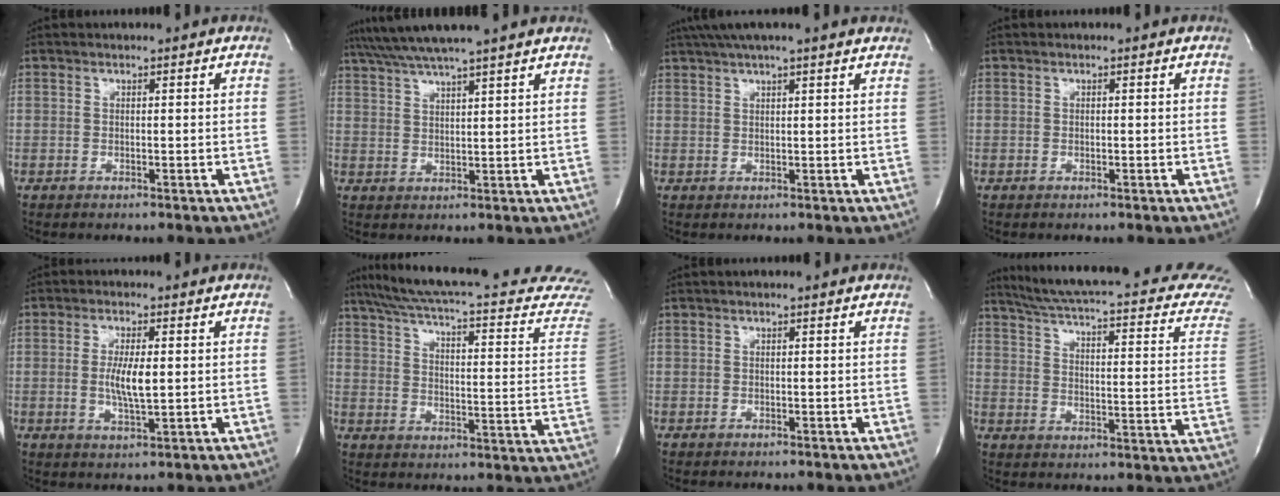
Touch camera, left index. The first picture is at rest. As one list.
[{"total": 10.0, "force": [8.7, -1.2, 4.9], "torque": [-0.092, 0.026, 0.131]}, {"total": 10.5, "force": [8.7, 0.5, 5.9], "torque": [-0.103, 0.044, 0.115]}, {"total": 0.0}, {"total": 5.2, "force": [0.1, 1.0, 5.1], "torque": [-0.103, -0.008, 0.002]}, {"total": 27.2, "force": [23.8, 2.1, 12.8], "torque": [-0.190, -0.070, 0.290]}, {"total": 0.7, "force": [0.5, 0.1, 0.5], "torque": [-0.011, 0.009, 0.003]}, {"total": 22.4, "force": [19.3, 1.3, 11.4], "torque": [-0.166, -0.059, 0.232]}]